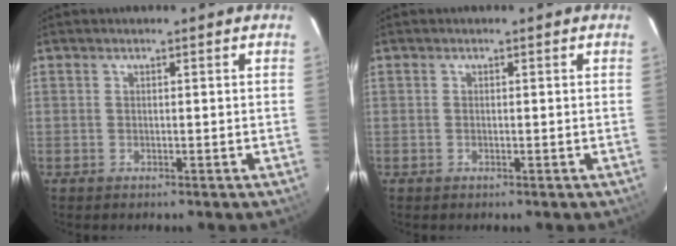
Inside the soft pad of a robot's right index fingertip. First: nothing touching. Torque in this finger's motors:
{"motor_torque": [0.38, 0.14, 0.19, 0.03]}